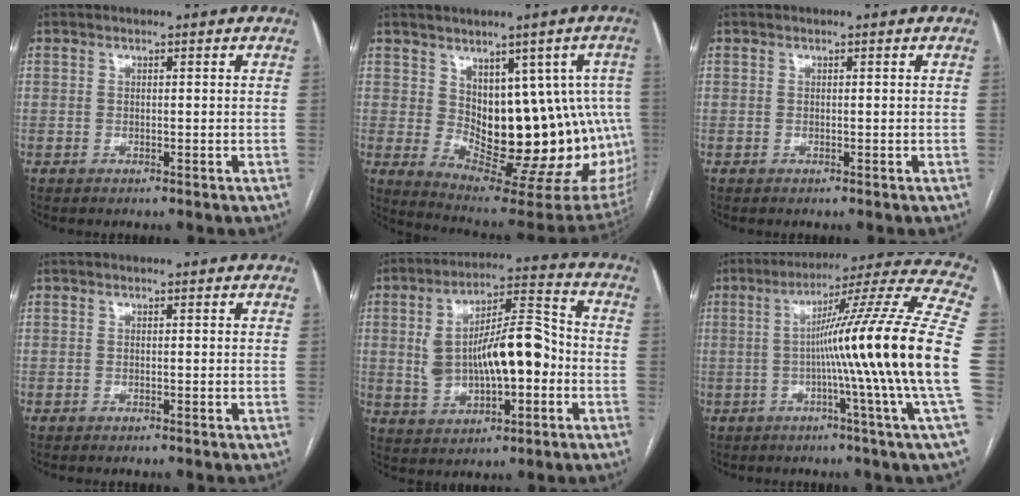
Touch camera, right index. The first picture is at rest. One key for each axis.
{"total": 17.9, "fx": 1.0, "fy": 8.7, "fz": 15.6, "tx": -0.148, "ty": 0.005, "tz": 0.037}
{"total": 0.0}
{"total": 0.0}
{"total": 14.7, "fx": -0.7, "fy": 5.6, "fz": 13.5, "tx": -0.243, "ty": 0.034, "tz": 0.000}
{"total": 22.4, "fx": -2.0, "fy": -3.4, "fz": 22.1, "tx": -0.280, "ty": 0.000, "tz": -0.055}